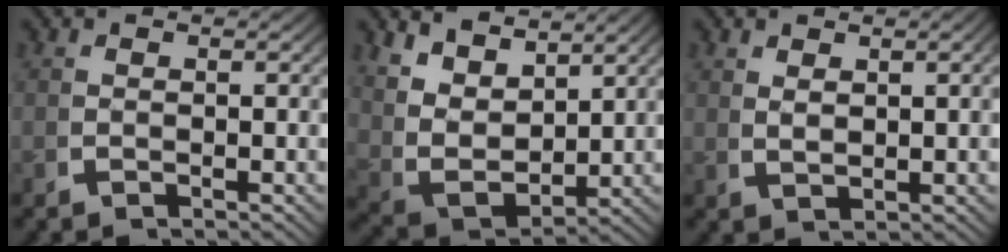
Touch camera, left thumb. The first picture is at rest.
{"total": 7.1, "force": [2.4, 4.7, 4.7], "torque": [-0.119, -0.019, 0.051]}
{"total": 1.8, "force": [1.3, 0.3, 1.2], "torque": [-0.021, 0.000, 0.033]}